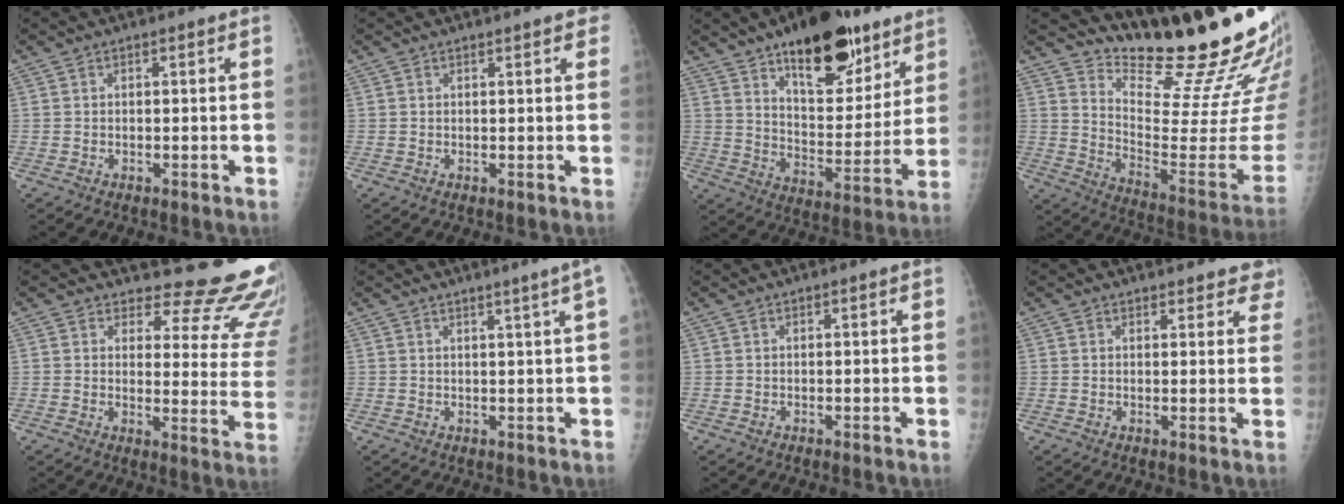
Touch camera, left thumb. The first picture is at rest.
{"total": 3.2, "force": [2.1, 0.9, 2.2], "torque": [-0.017, 0.004, 0.024]}
{"total": 21.9, "force": [13.8, 9.7, 13.9], "torque": [-0.151, -0.070, 0.217]}
{"total": 23.6, "force": [20.7, 3.4, 10.8], "torque": [-0.124, -0.185, 0.297]}
{"total": 16.6, "force": [15.4, 4.6, 4.3], "torque": [-0.001, -0.160, 0.158]}
{"total": 3.7, "force": [2.0, -1.0, 3.0], "torque": [-0.040, -0.006, 0.029]}
{"total": 0.0}
{"total": 5.6, "force": [5.1, 2.2, 0.9], "torque": [0.036, -0.020, 0.040]}